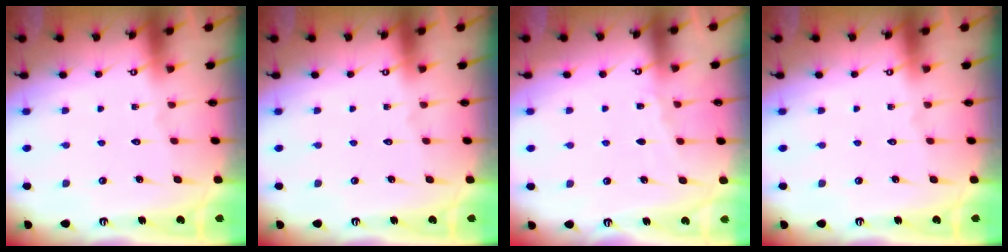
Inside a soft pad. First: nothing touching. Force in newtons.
{"total": 0.0}
{"total": 4.1, "press": 4.1, "slide": 0.5}
{"total": 0.0}